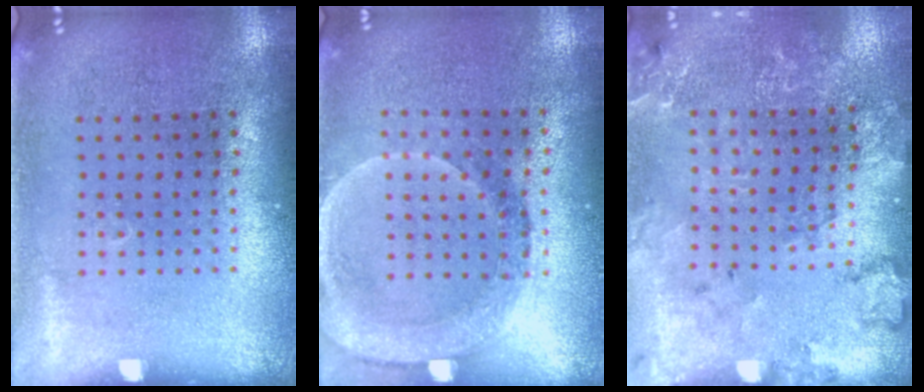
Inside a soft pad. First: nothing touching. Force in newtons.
{"total": 1.8, "press": 1.6, "slide": 0.8}
{"total": 1.9, "press": 1.9, "slide": 0.2}